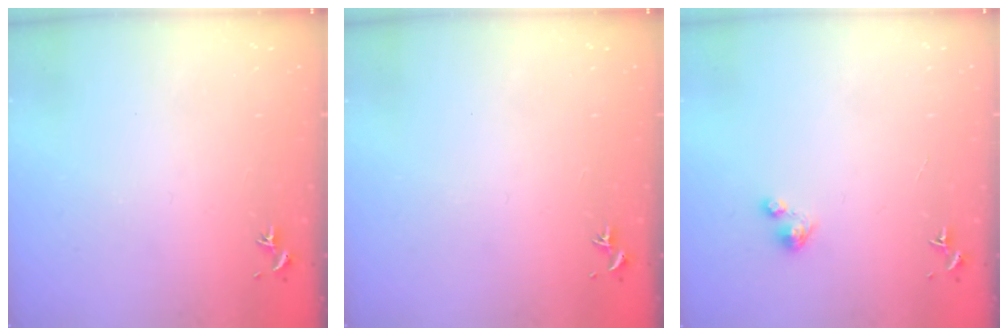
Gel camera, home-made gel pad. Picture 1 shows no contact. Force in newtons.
{"total": 0.0}
{"total": 3.0, "press": 3.0, "slide": 0.2}